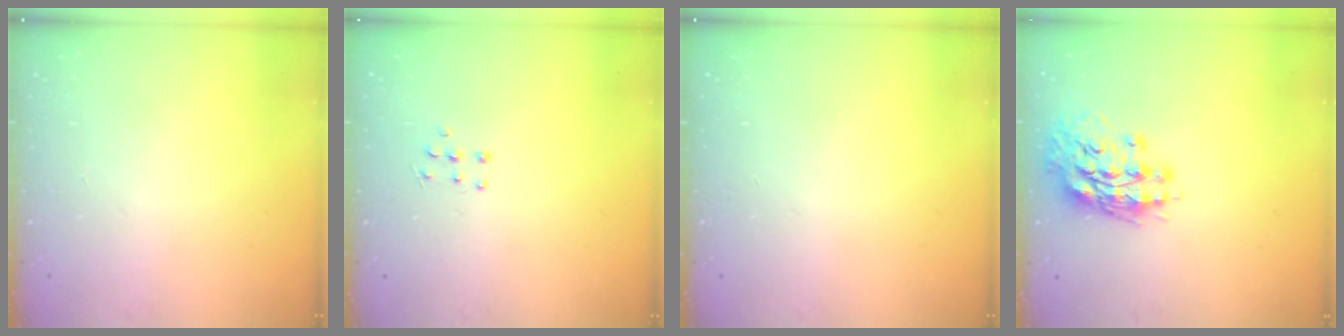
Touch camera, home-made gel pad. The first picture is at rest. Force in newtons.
{"total": 5.0, "press": 4.9, "slide": 0.5}
{"total": 0.0}
{"total": 13.2, "press": 13.1, "slide": 1.9}